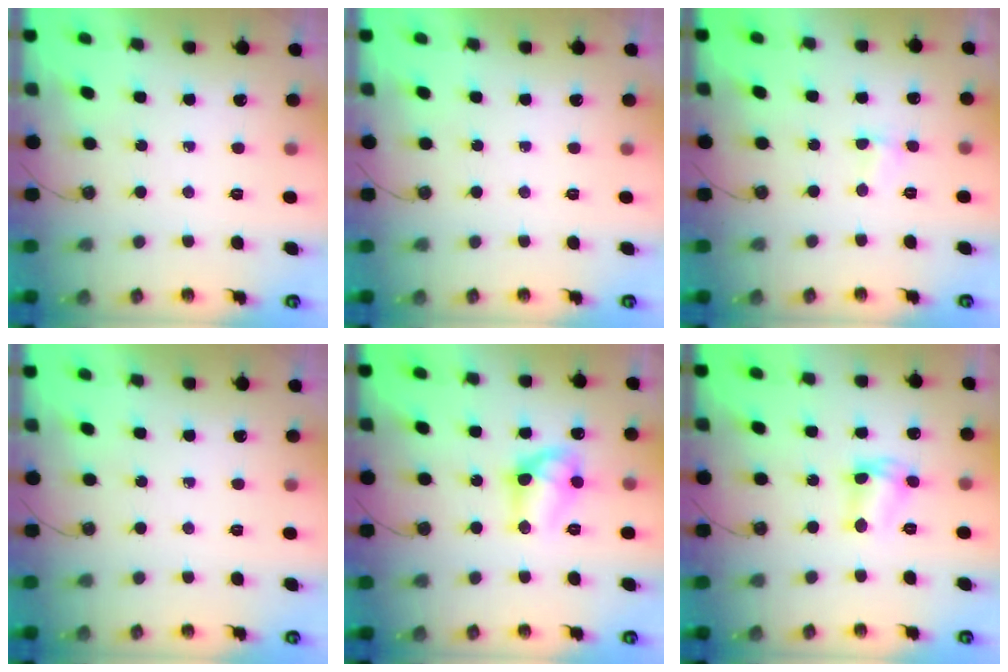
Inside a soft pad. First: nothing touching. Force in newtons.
{"total": 0.0}
{"total": 2.8, "press": 1.1, "slide": 2.5}
{"total": 0.0}
{"total": 11.6, "press": 11.6, "slide": 1.0}
{"total": 6.9, "press": 6.9, "slide": 0.4}